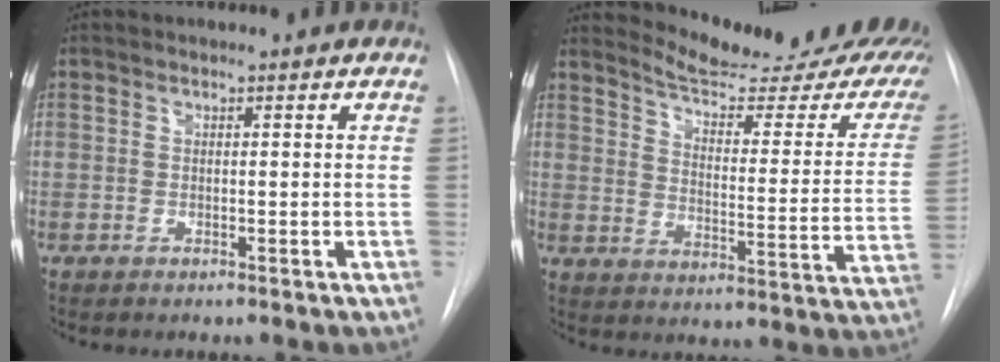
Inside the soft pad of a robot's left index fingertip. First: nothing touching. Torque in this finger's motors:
{"motor_torque": [0.83, -1.20, 0.06, 0.01]}